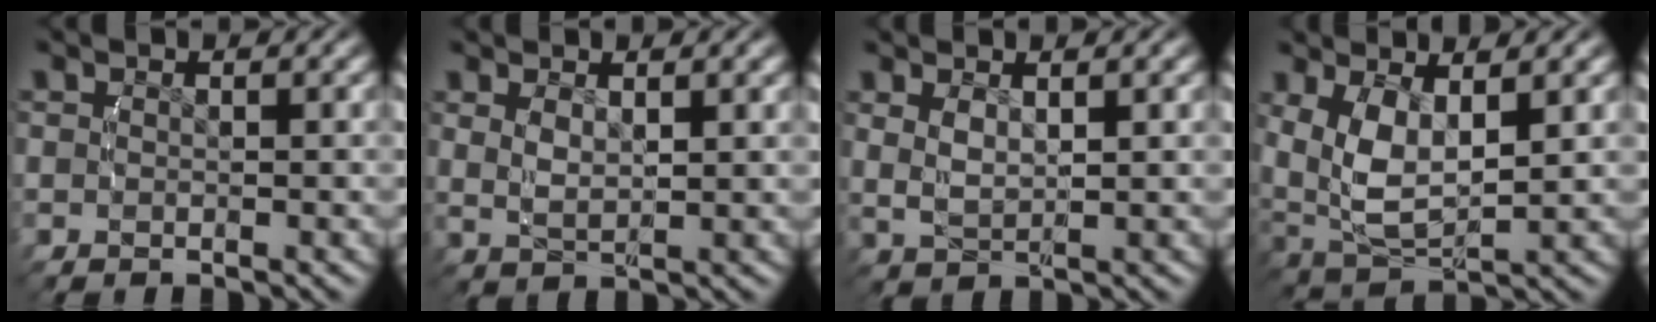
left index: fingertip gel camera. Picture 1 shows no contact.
{"total": 2.6, "force": [1.2, 1.1, 2.0], "torque": [-0.041, -0.001, 0.026]}
{"total": 3.0, "force": [1.3, 1.7, 2.2], "torque": [-0.044, -0.001, 0.026]}
{"total": 6.9, "force": [0.8, 4.7, 4.9], "torque": [-0.128, -0.030, 0.030]}